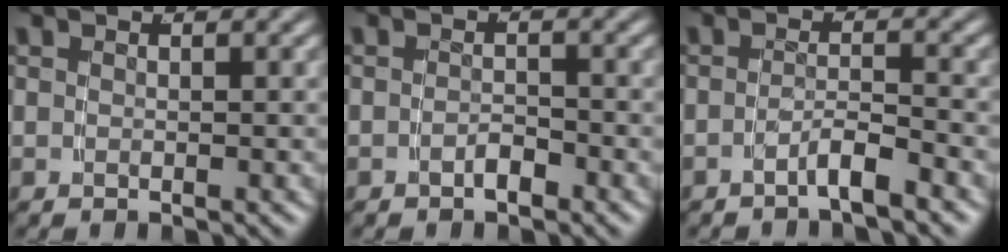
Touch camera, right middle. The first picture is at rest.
{"total": 1.4, "force": [-1.2, 0.3, 0.6], "torque": [-0.002, 0.004, -0.025]}
{"total": 2.5, "force": [-2.2, -0.5, 1.1], "torque": [-0.013, -0.002, -0.040]}